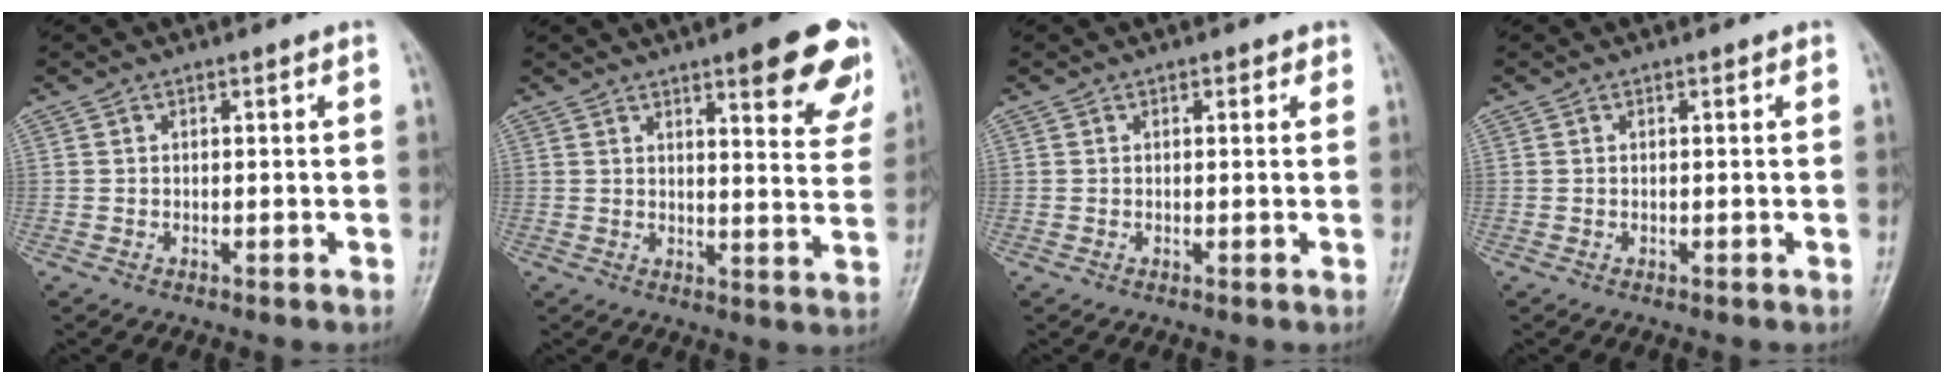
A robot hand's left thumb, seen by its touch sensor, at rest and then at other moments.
{"total": 14.6, "force": [8.8, 3.8, 11.0], "torque": [-0.098, -0.043, 0.102]}
{"total": 1.2, "force": [0.7, 0.9, 0.5], "torque": [0.009, -0.002, 0.004]}
{"total": 0.0}